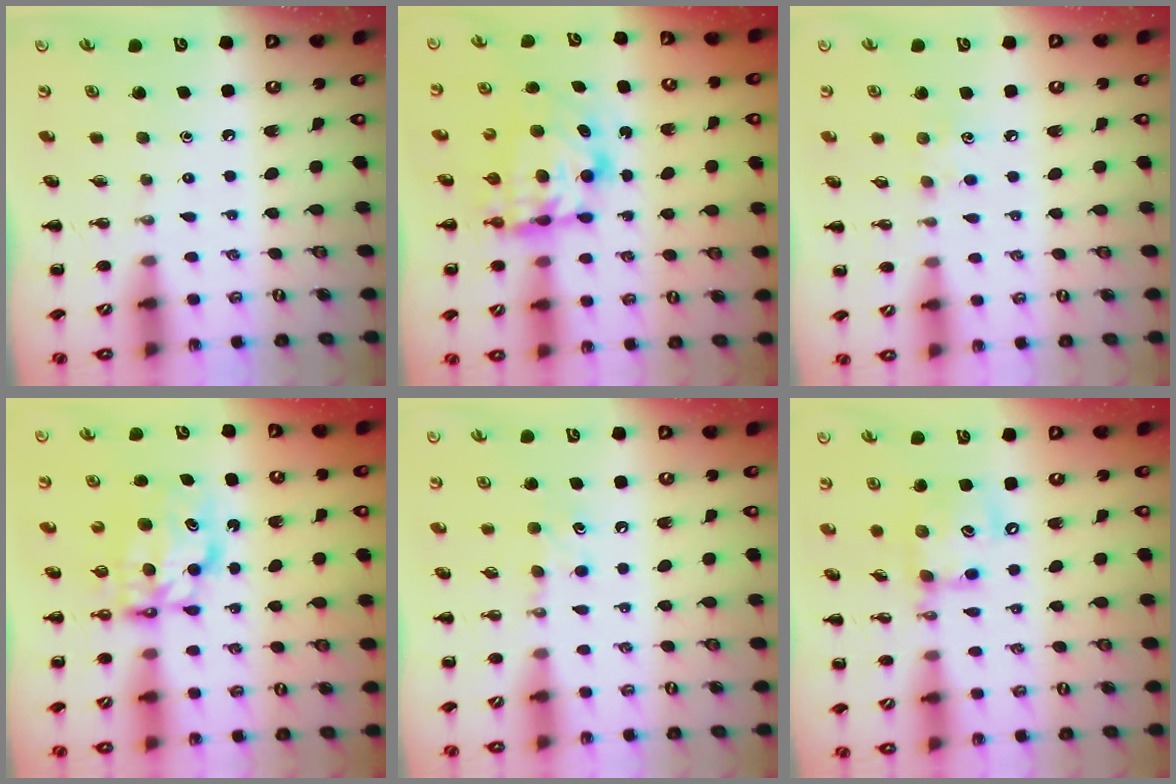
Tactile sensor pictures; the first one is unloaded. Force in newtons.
{"total": 7.9, "press": 7.8, "slide": 1.2}
{"total": 4.8, "press": 4.6, "slide": 1.3}
{"total": 7.3, "press": 7.2, "slide": 1.0}
{"total": 7.2, "press": 6.8, "slide": 2.1}
{"total": 12.7, "press": 12.5, "slide": 2.0}